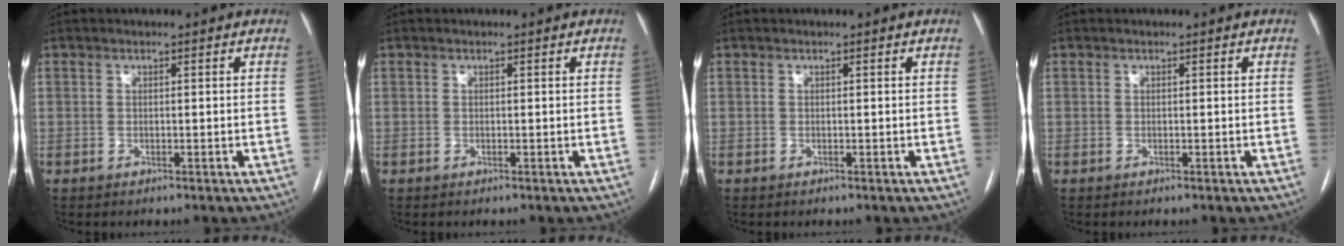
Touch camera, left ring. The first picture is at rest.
{"total": 0.0}
{"total": 0.0}
{"total": 0.0}